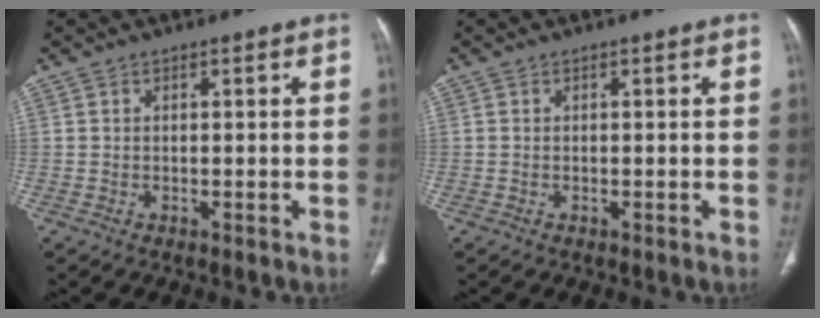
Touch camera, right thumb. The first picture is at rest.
{"total": 0.0}